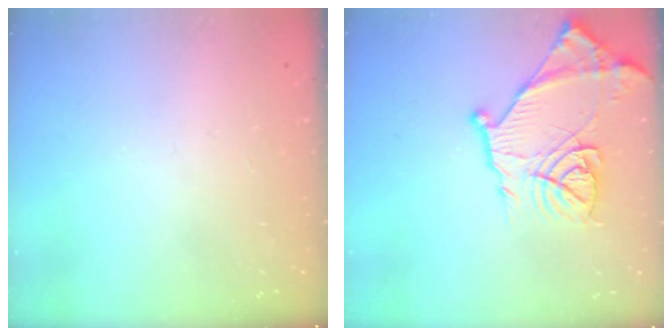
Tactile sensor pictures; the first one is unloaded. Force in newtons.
{"total": 18.2, "press": 18.2, "slide": 1.4}